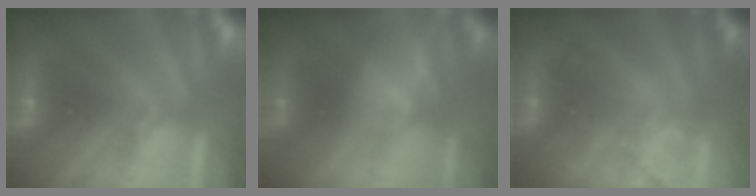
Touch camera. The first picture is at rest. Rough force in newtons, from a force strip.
{"total": 2.9}
{"total": 2.3}